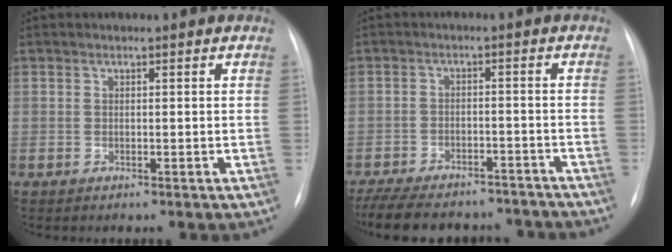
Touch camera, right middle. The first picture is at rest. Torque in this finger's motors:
{"motor_torque": [1.06, -1.07, 0.17, 0.11]}